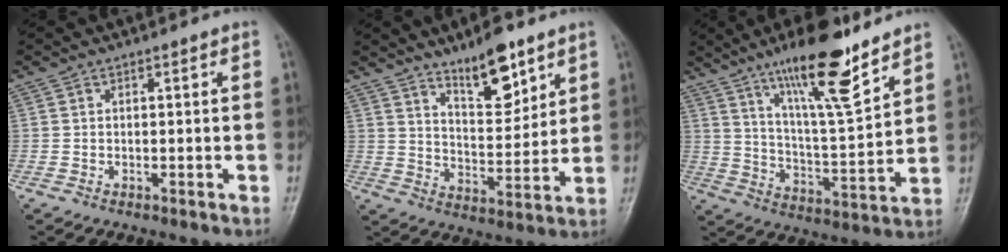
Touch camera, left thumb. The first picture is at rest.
{"total": 10.4, "force": [7.2, 3.7, 6.6], "torque": [-0.083, -0.057, 0.126]}
{"total": 16.4, "force": [11.3, 3.3, 11.3], "torque": [-0.173, -0.068, 0.199]}